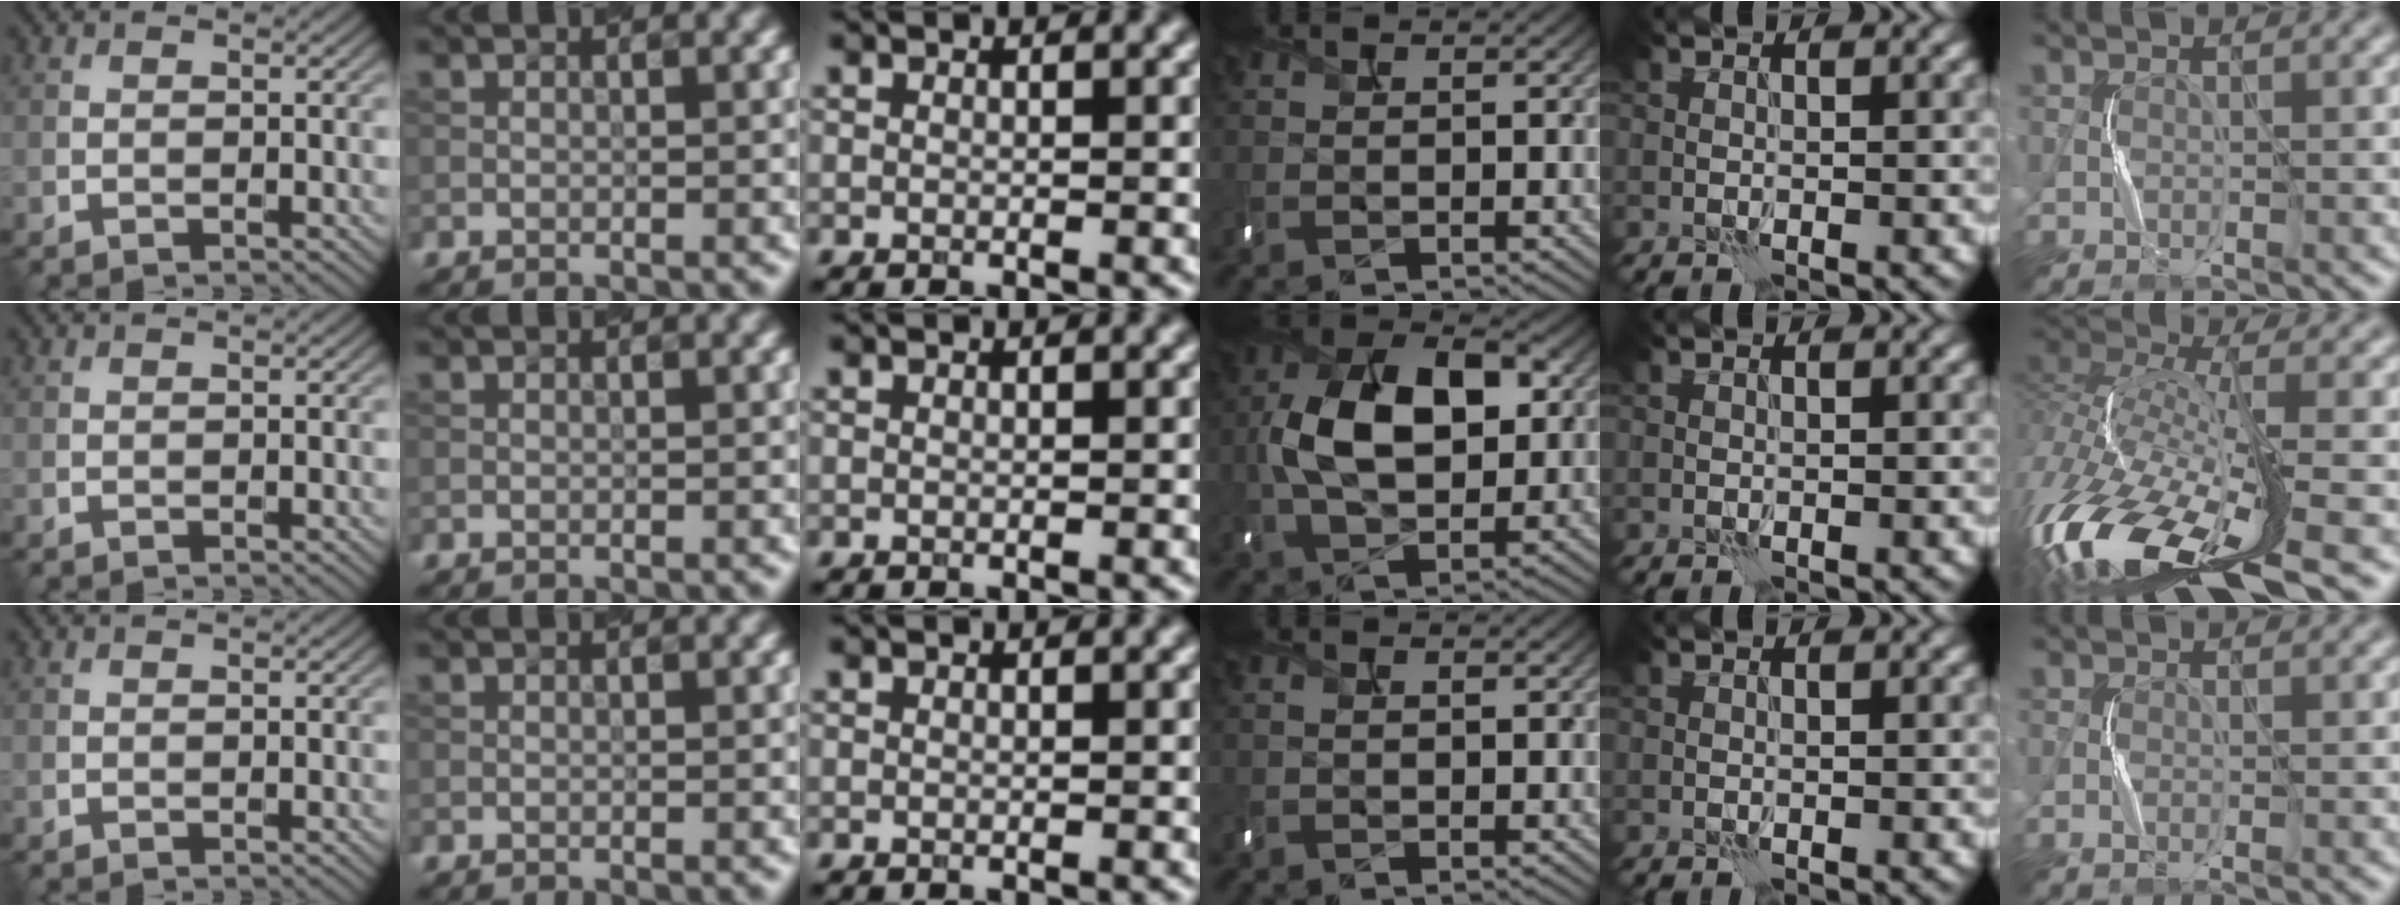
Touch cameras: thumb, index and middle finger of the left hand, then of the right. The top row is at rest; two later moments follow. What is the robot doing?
{"motion": "shake", "object": "handbell"}